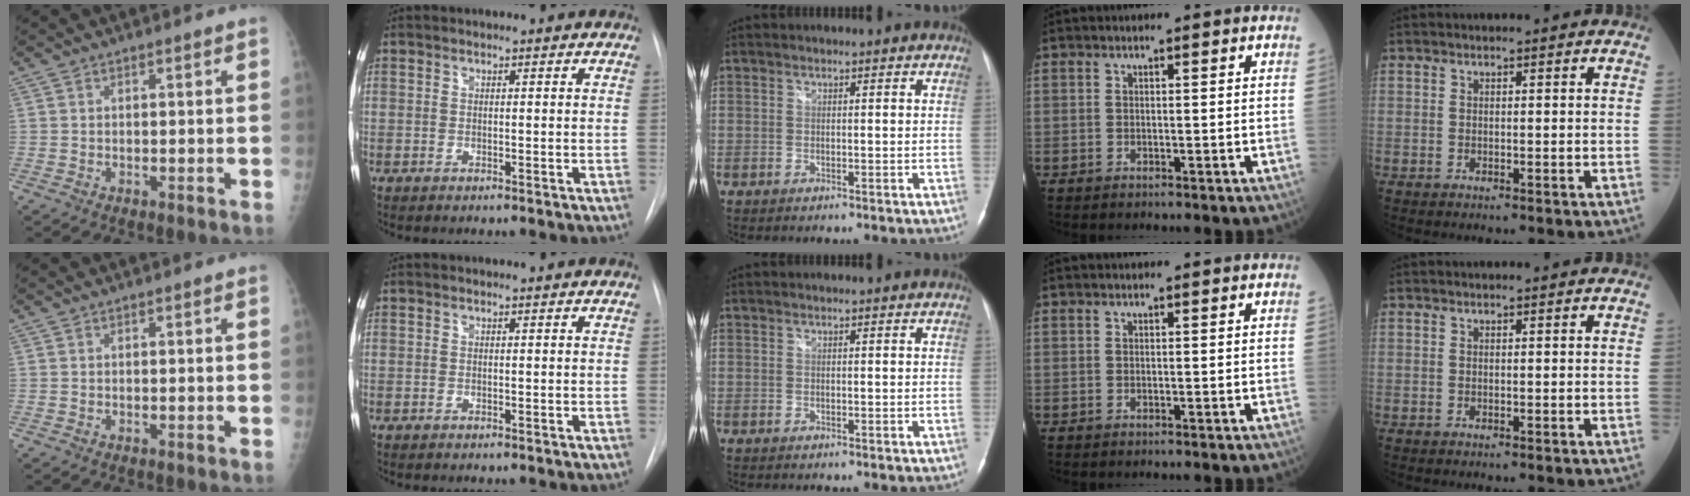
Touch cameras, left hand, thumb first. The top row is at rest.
{}